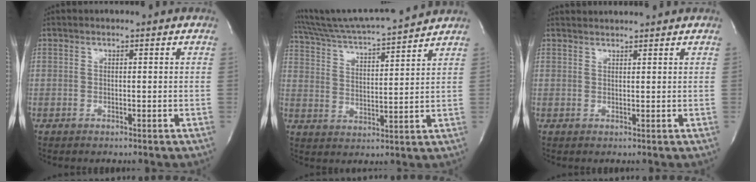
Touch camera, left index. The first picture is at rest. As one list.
[{"total": 15.8, "force": [14.8, -0.5, 5.5], "torque": [-0.107, -0.001, 0.236]}, {"total": 2.9, "force": [2.9, -0.2, 0.1], "torque": [-0.005, 0.018, 0.046]}]